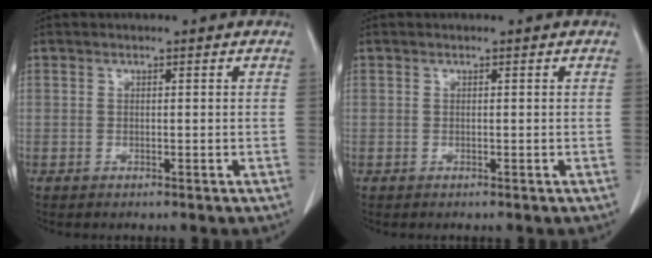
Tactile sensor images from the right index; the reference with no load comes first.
{"total": 0.0}